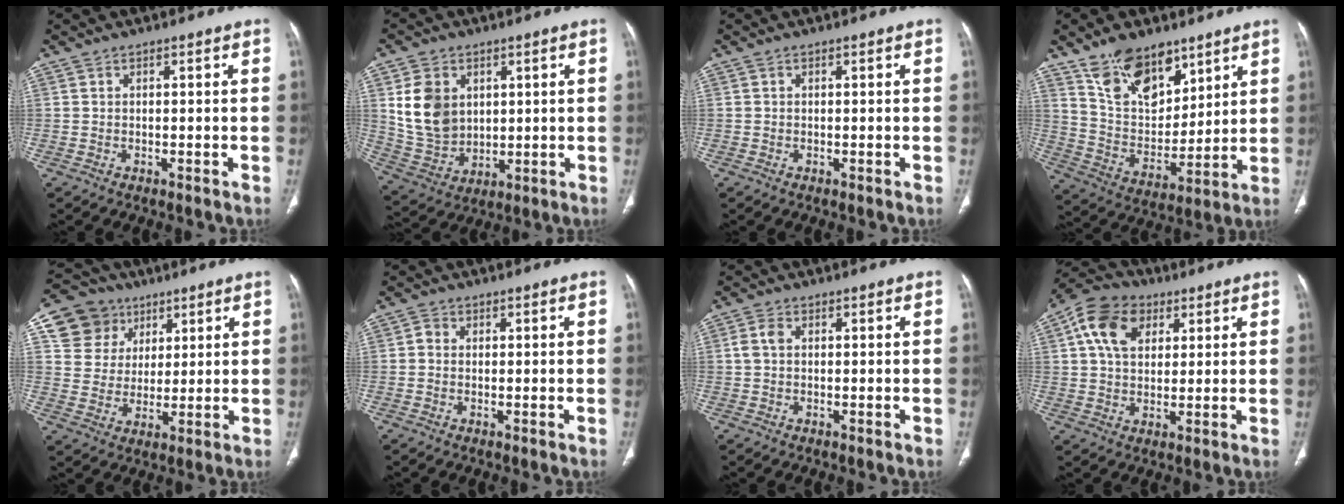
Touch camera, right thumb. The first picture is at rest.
{"total": 11.7, "force": [3.3, 8.9, 6.8], "torque": [-0.104, -0.016, 0.082]}
{"total": 0.0}
{"total": 15.5, "force": [10.3, 8.3, 8.1], "torque": [-0.094, -0.063, 0.198]}
{"total": 11.6, "force": [5.4, 9.9, 2.6], "torque": [-0.020, -0.008, 0.103]}
{"total": 1.5, "force": [0.2, 1.3, 0.7], "torque": [-0.004, 0.003, -0.001]}
{"total": 2.2, "force": [0.3, 1.4, 1.6], "torque": [-0.038, 0.008, 0.004]}
{"total": 11.7, "force": [4.3, 8.2, 7.2], "torque": [-0.116, 0.003, 0.067]}